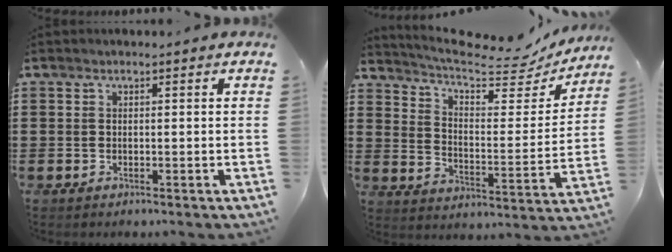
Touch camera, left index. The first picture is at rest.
{"total": 8.6, "force": [7.6, 1.1, 3.8], "torque": [-0.092, -0.056, 0.124]}